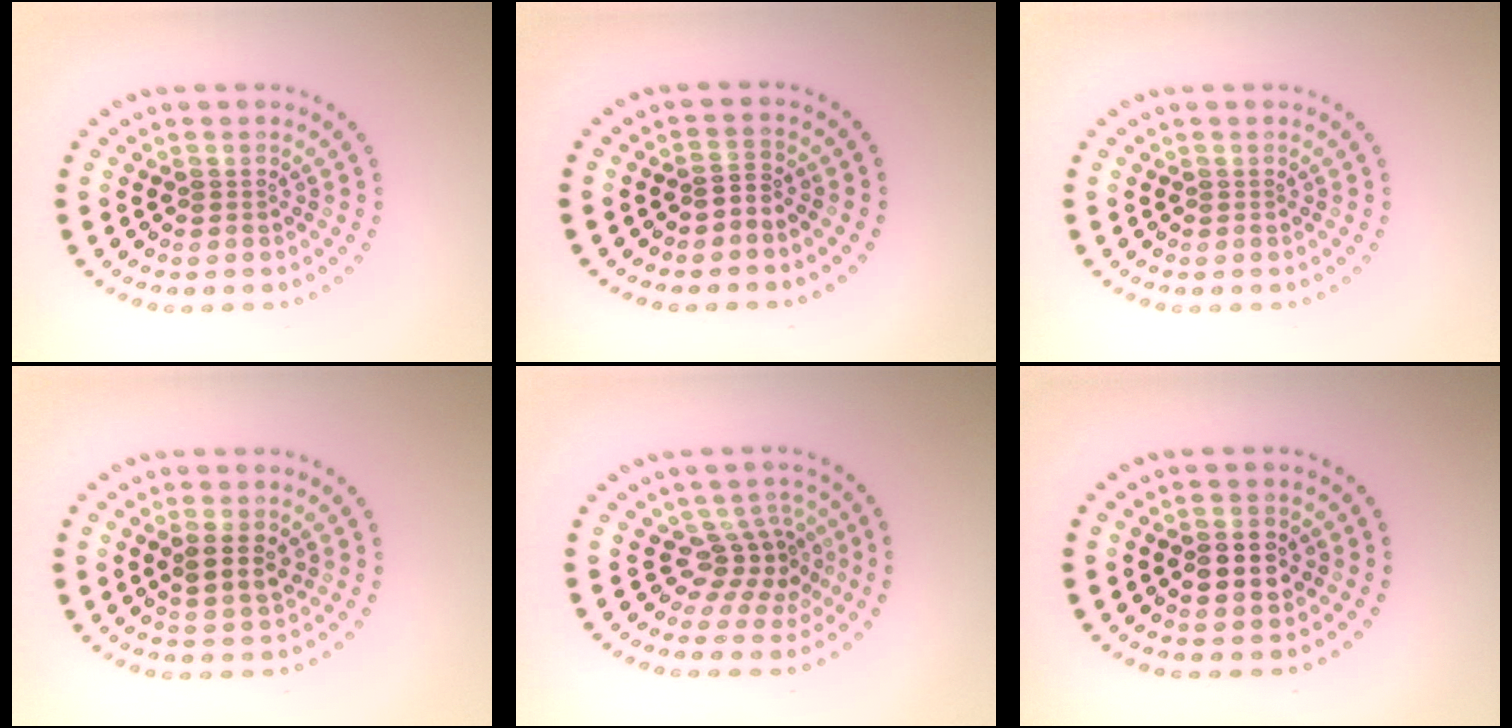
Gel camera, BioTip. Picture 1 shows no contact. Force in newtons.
{"total": 1.0, "press": 0.5, "slide": 0.9}
{"total": 0.0}
{"total": 2.6, "press": 2.4, "slide": 0.9}
{"total": 3.3, "press": 2.3, "slide": 2.4}
{"total": 2.9, "press": 2.9, "slide": 0.2}